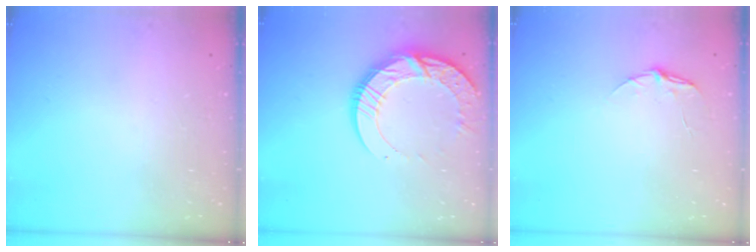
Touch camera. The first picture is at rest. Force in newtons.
{"total": 17.2, "press": 17.1, "slide": 1.6}
{"total": 5.3, "press": 5.2, "slide": 0.6}